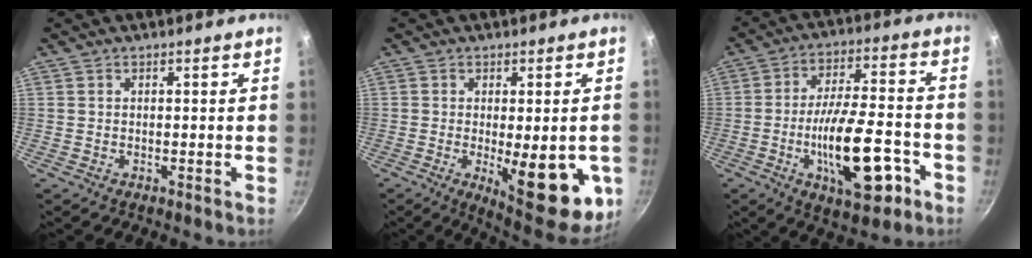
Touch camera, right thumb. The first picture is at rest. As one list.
[{"total": 16.4, "force": [-3.8, 5.9, 14.9], "torque": [-0.161, -0.017, -0.037]}, {"total": 18.2, "force": [-6.6, 6.9, 15.5], "torque": [-0.235, 0.035, -0.098]}]